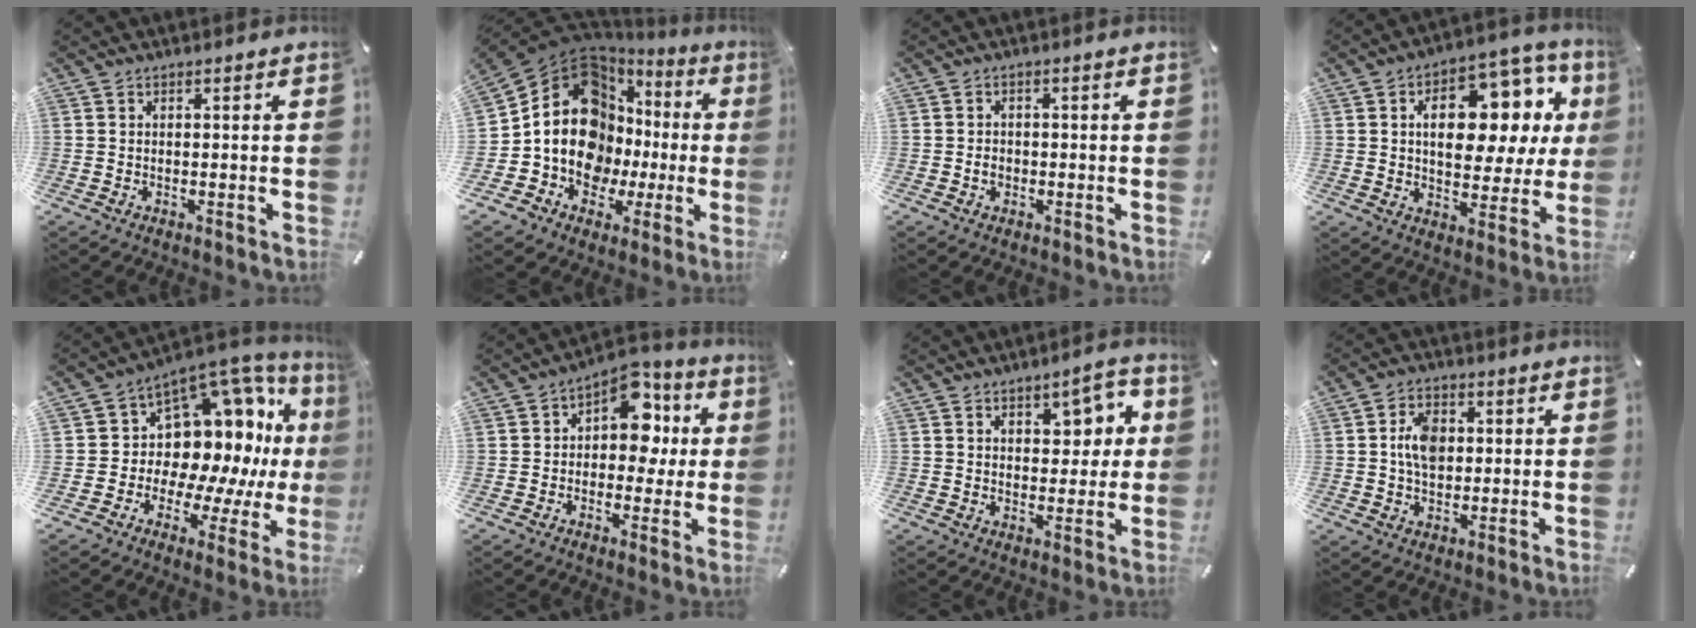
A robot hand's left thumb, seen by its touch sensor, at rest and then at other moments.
{"total": 17.3, "force": [2.6, 14.0, 9.9], "torque": [-0.195, -0.039, 0.049]}
{"total": 2.3, "force": [-0.6, 1.8, 1.3], "torque": [-0.025, 0.006, -0.012]}
{"total": 17.1, "force": [5.4, 10.3, 12.5], "torque": [-0.169, -0.029, 0.089]}
{"total": 12.8, "force": [4.7, 10.4, 5.7], "torque": [-0.058, -0.092, 0.097]}
{"total": 11.6, "force": [3.1, 8.1, 7.7], "torque": [-0.101, -0.020, 0.054]}
{"total": 7.1, "force": [2.9, 4.7, 4.3], "torque": [-0.043, -0.014, 0.041]}
{"total": 7.3, "force": [0.7, 5.3, 5.0], "torque": [-0.098, 0.004, 0.009]}